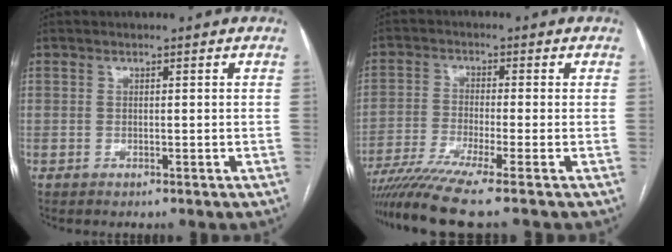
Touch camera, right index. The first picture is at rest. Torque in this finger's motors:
{"motor_torque": [1.45, -0.69, 0.64, 0.15]}